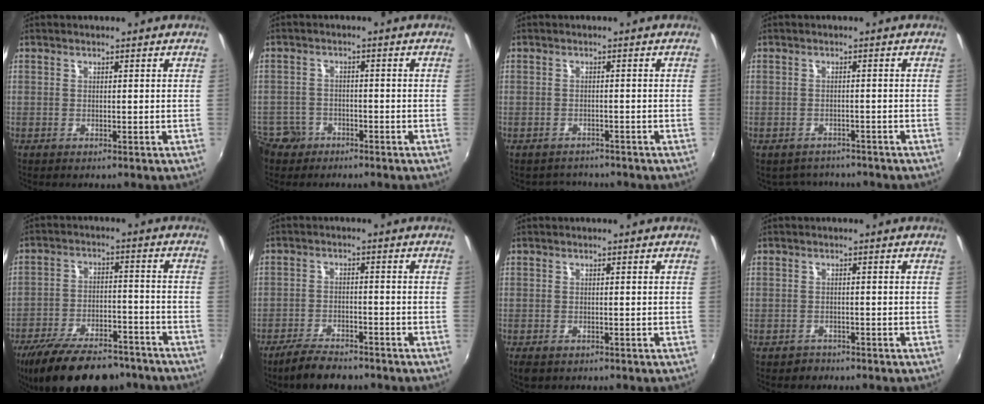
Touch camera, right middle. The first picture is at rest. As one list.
[{"total": 7.1, "force": [-4.2, 5.5, 1.5], "torque": [-0.055, 0.012, -0.073]}, {"total": 3.3, "force": [-2.9, 1.5, -0.2], "torque": [-0.009, 0.001, -0.047]}, {"total": 4.8, "force": [-4.2, 2.2, 0.4], "torque": [-0.019, -0.007, -0.062]}, {"total": 21.4, "force": [-17.1, 7.9, 10.2], "torque": [-0.204, -0.017, -0.250]}, {"total": 7.1, "force": [-5.9, 2.2, 3.2], "torque": [-0.086, -0.011, -0.102]}, {"total": 2.3, "force": [-1.4, 1.3, 1.2], "torque": [-0.024, -0.011, -0.021]}, {"total": 1.8, "force": [-1.3, 1.3, 0.0], "torque": [-0.003, 0.002, -0.019]}]